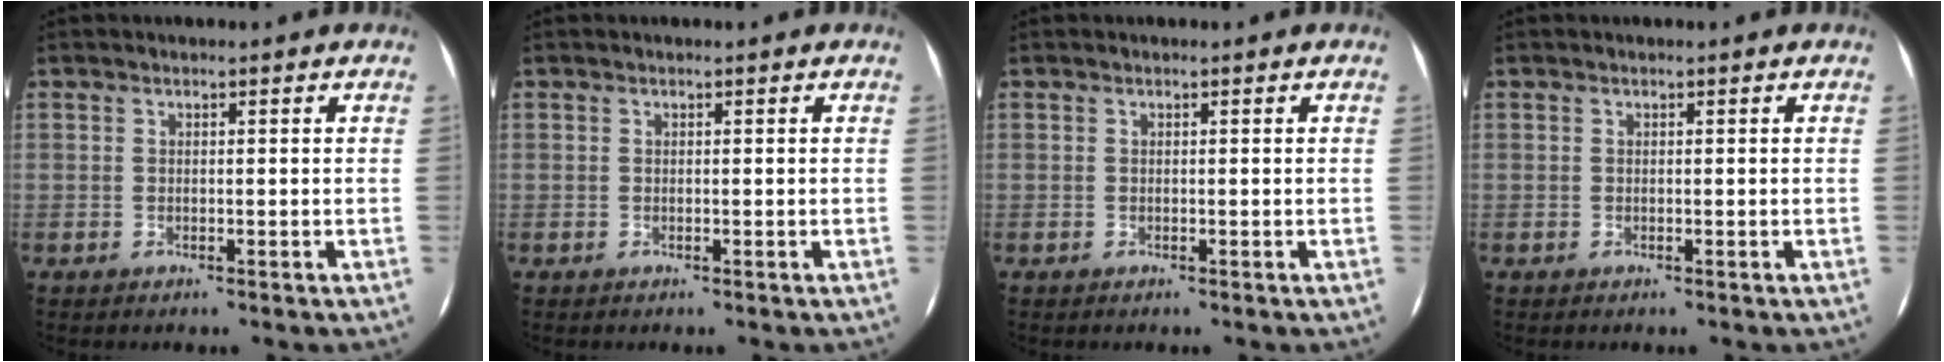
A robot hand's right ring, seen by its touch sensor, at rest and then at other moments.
{"total": 0.0}
{"total": 0.0}
{"total": 0.0}